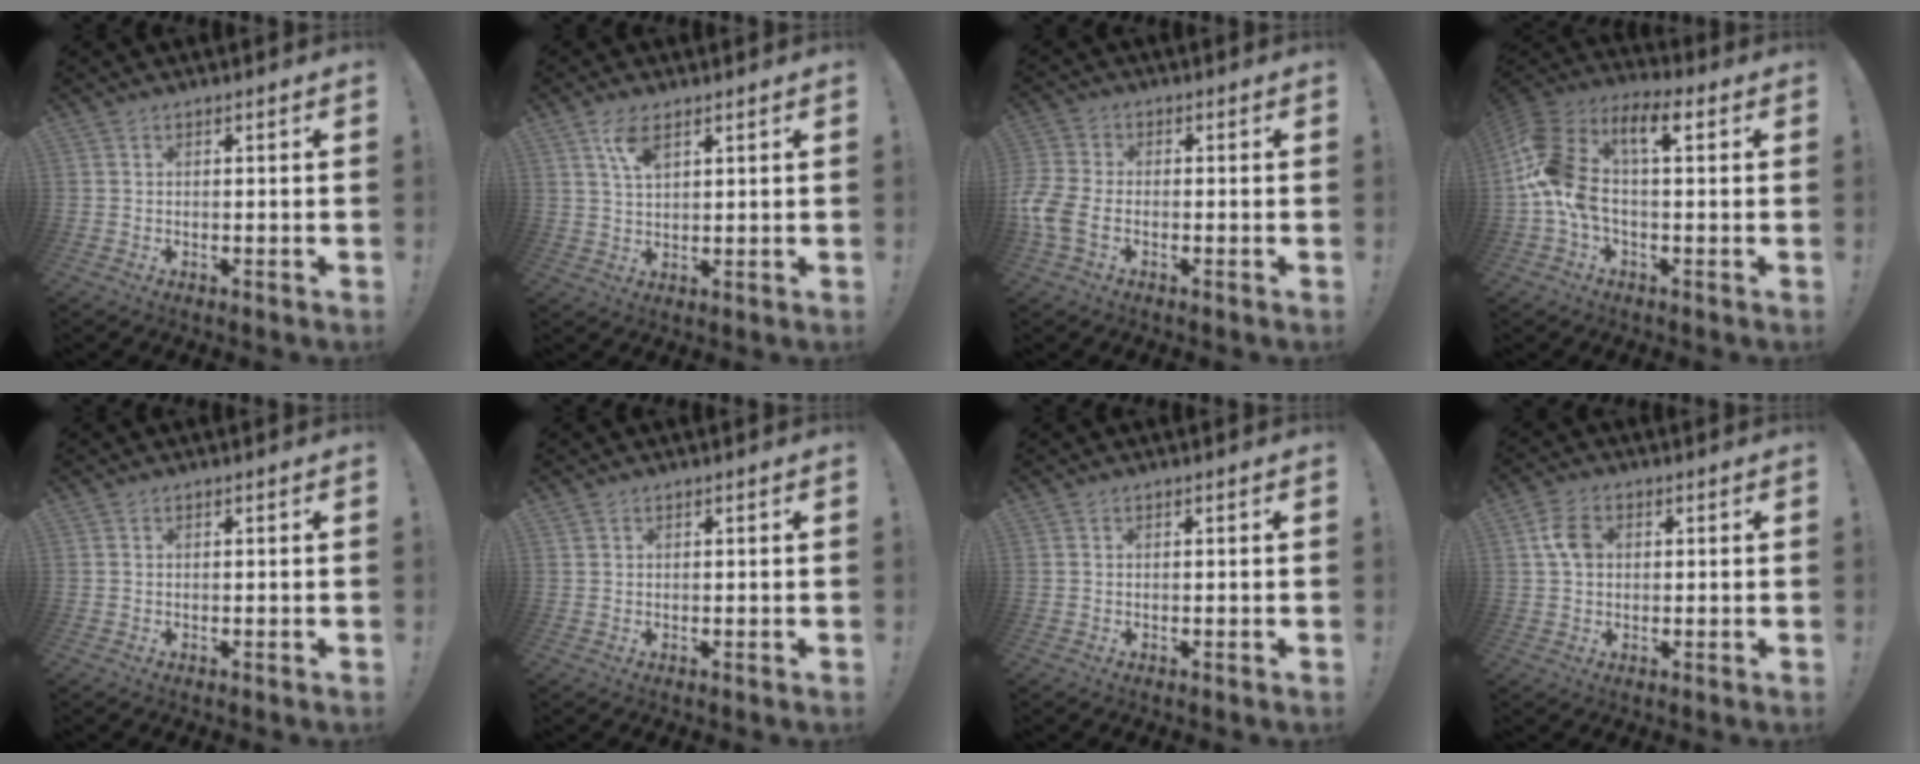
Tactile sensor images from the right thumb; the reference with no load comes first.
{"total": 6.0, "force": [3.3, 2.9, 4.1], "torque": [-0.070, -0.007, 0.059]}
{"total": 8.0, "force": [-3.1, 4.8, 5.5], "torque": [-0.135, 0.005, -0.054]}
{"total": 15.0, "force": [2.2, 7.8, 12.6], "torque": [-0.255, 0.007, 0.038]}
{"total": 0.0}
{"total": 0.6, "force": [0.4, 0.4, -0.2], "torque": [-0.002, 0.002, 0.009]}
{"total": 0.0}
{"total": 6.1, "force": [1.0, 4.6, 3.8], "torque": [-0.063, 0.011, 0.023]}